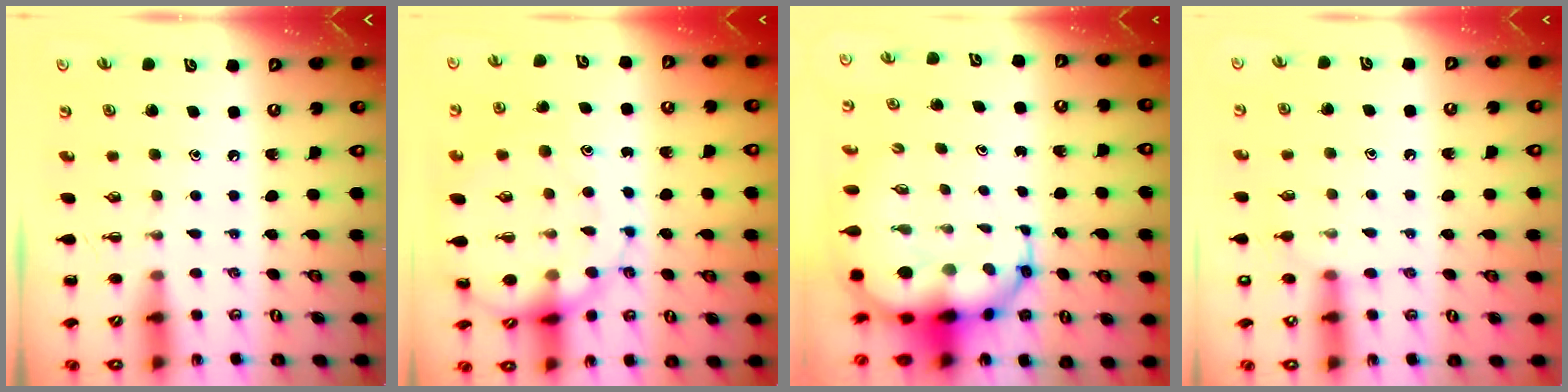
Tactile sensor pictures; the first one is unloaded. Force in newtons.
{"total": 13.9, "press": 13.8, "slide": 1.1}
{"total": 12.4, "press": 12.0, "slide": 3.1}
{"total": 8.8, "press": 8.7, "slide": 1.5}